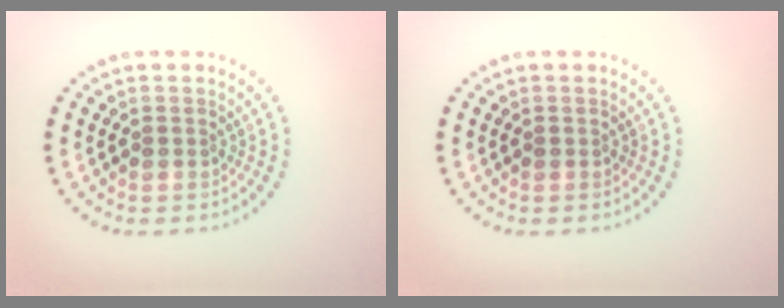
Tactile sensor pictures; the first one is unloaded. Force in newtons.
{"total": 0.0}